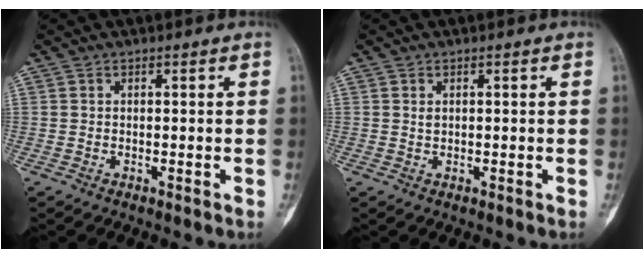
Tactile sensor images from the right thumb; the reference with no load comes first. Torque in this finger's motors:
{"motor_torque": [0.22, 0.12, 0.10, -0.21, 0.03]}